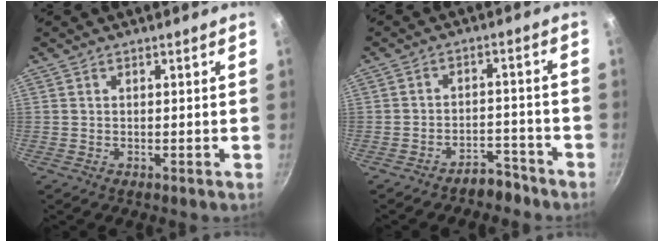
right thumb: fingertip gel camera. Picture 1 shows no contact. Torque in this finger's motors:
{"motor_torque": [-0.31, -0.05, -0.26, 0.03, -0.02]}